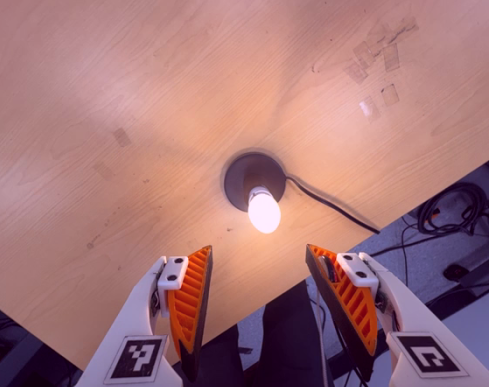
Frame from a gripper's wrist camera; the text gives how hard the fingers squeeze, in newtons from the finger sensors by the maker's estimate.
{"total": 0.0}